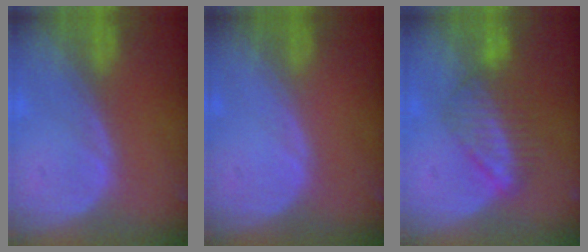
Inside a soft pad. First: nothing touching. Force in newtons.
{"total": 0.0}
{"total": 6.4, "press": 6.0, "slide": 2.0}